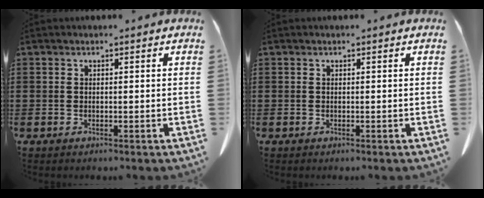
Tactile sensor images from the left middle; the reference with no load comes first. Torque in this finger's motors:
{"motor_torque": [0.00, 0.00, 0.00, -0.01]}